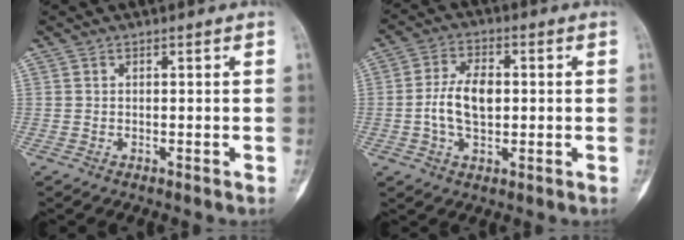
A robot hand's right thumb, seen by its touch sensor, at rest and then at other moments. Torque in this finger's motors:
{"motor_torque": [0.36, 0.13, 0.86, -0.16, 0.08]}